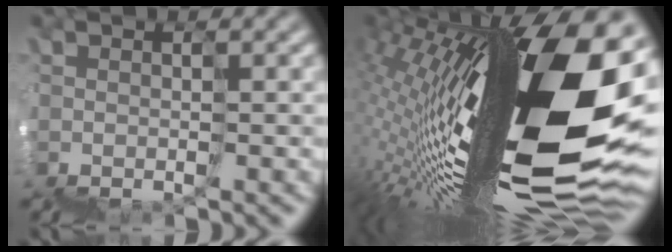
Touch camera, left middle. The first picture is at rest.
{"total": 15.2, "force": [2.6, 4.1, 14.4], "torque": [-0.247, 0.026, 0.032]}